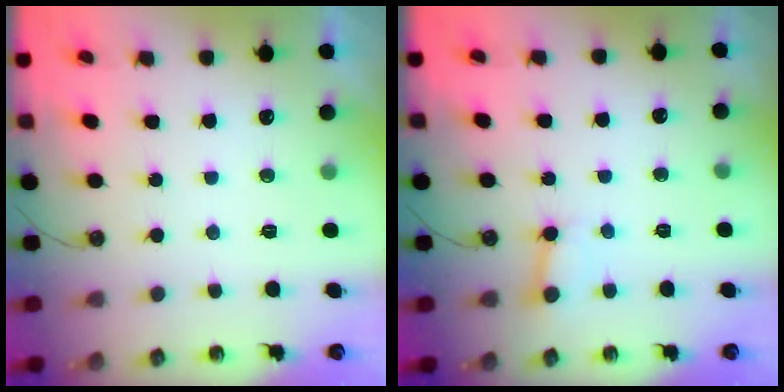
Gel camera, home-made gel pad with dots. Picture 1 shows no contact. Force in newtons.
{"total": 2.7, "press": 2.7, "slide": 0.3}